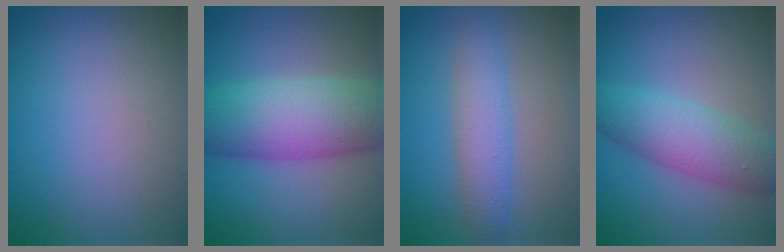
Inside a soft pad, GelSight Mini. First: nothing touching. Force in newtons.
{"total": 9.4, "press": 9.4, "slide": 0.1}
{"total": 3.5, "press": 3.5, "slide": 0.0}
{"total": 5.4, "press": 5.4, "slide": 0.1}